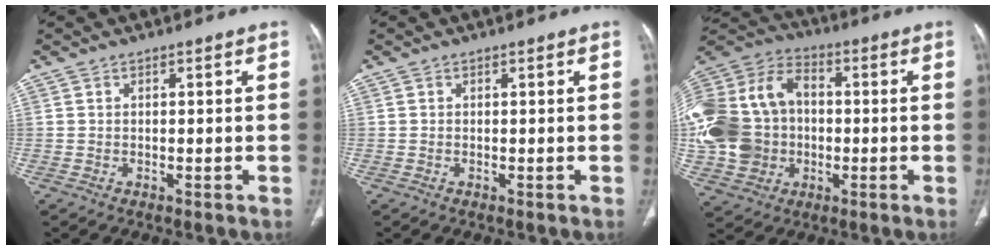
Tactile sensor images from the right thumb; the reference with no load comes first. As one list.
[{"total": 0.0}, {"total": 25.1, "force": [-1.0, 20.1, 15.0], "torque": [-0.339, 0.038, -0.013]}]